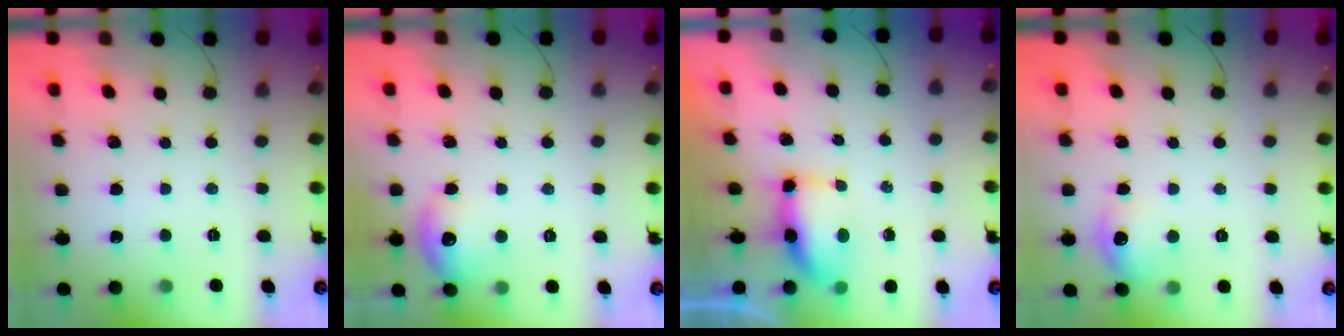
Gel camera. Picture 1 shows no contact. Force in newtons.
{"total": 8.5, "press": 8.4, "slide": 1.7}
{"total": 7.4, "press": 7.0, "slide": 2.3}
{"total": 8.8, "press": 8.8, "slide": 0.7}